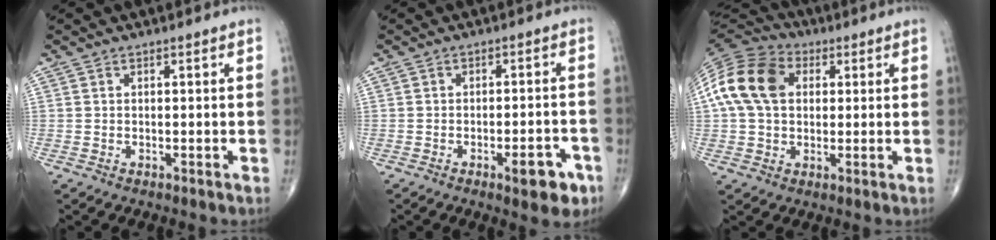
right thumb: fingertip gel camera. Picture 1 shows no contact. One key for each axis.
{"total": 6.6, "fx": -3.4, "fy": 2.3, "fz": 5.2, "tx": -0.050, "ty": 0.016, "tz": -0.040}
{"total": 14.7, "fx": 2.9, "fy": 10.5, "fz": 9.8, "tx": -0.183, "ty": 0.023, "tz": 0.043}